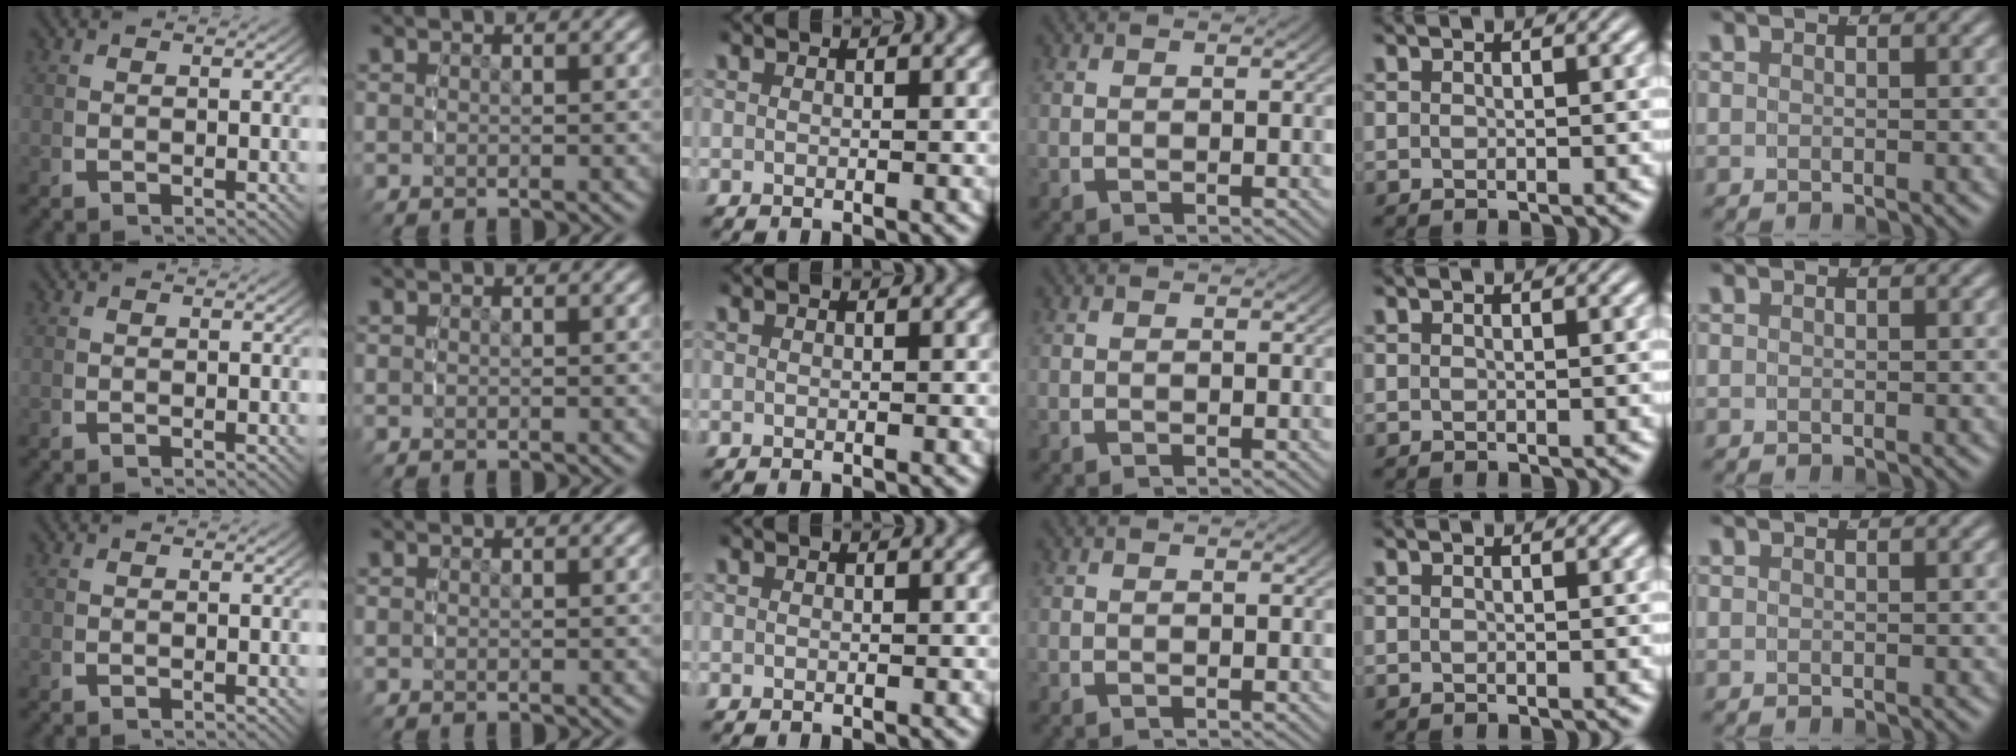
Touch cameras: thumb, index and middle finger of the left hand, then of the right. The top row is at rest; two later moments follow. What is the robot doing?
{"motion": "reach", "object": "markers"}